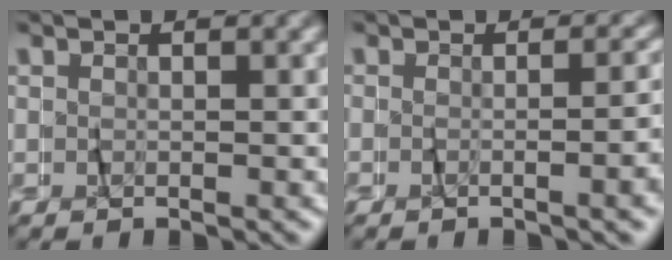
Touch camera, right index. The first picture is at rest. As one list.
[{"total": 2.2, "force": [-1.2, -0.7, 1.7], "torque": [-0.017, 0.008, -0.021]}]